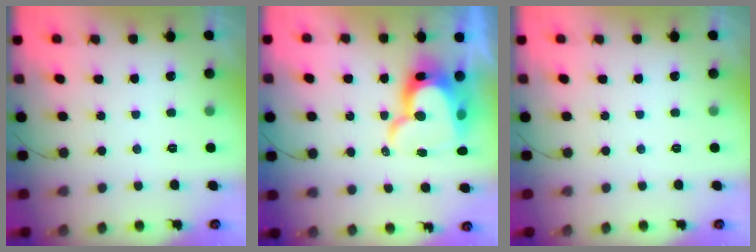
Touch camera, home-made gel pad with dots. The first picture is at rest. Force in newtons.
{"total": 15.0, "press": 14.9, "slide": 1.4}
{"total": 0.0}